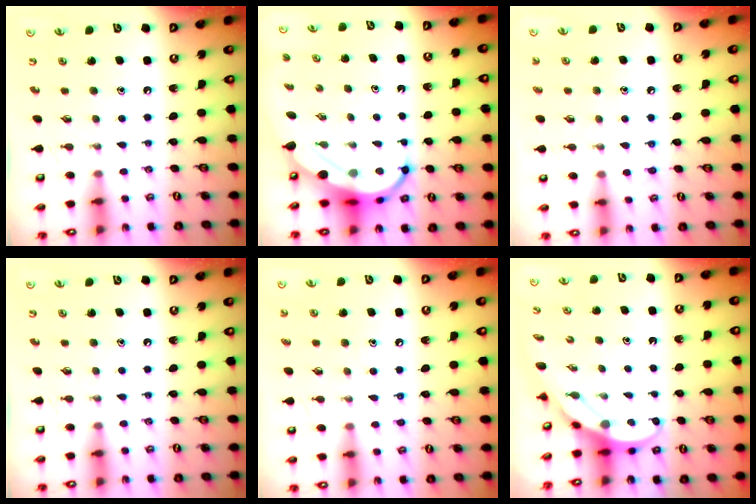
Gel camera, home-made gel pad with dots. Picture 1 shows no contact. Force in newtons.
{"total": 10.3, "press": 10.3, "slide": 1.0}
{"total": 5.9, "press": 5.9, "slide": 0.5}
{"total": 0.0}
{"total": 6.6, "press": 6.6, "slide": 0.5}
{"total": 3.9, "press": 3.9, "slide": 0.4}